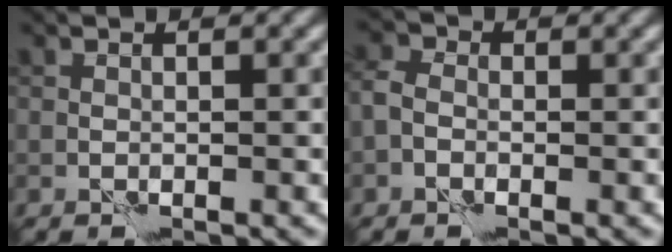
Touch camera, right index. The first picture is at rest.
{"total": 1.8, "force": [-0.7, 1.3, 1.0], "torque": [-0.020, 0.006, -0.021]}